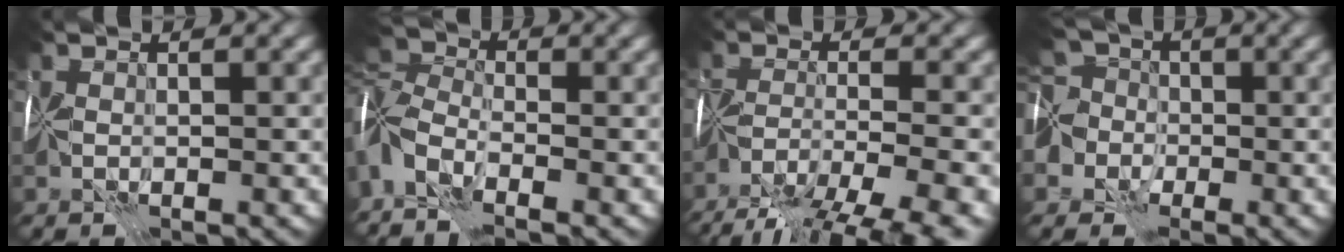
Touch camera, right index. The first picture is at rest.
{"total": 6.5, "force": [-3.5, 3.1, 4.4], "torque": [-0.092, 0.000, -0.081]}
{"total": 10.5, "force": [-8.3, 2.7, 5.8], "torque": [-0.102, -0.017, -0.117]}
{"total": 7.6, "force": [-3.0, 6.1, 3.2], "torque": [-0.050, 0.001, -0.072]}